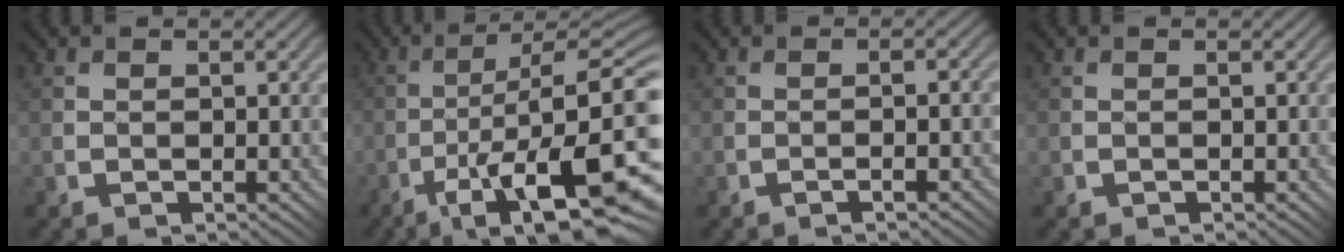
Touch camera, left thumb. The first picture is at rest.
{"total": 16.5, "force": [-6.9, 3.3, 14.6], "torque": [-0.209, 0.001, -0.113]}
{"total": 2.3, "force": [-1.3, 0.2, 1.9], "torque": [-0.028, 0.010, -0.018]}
{"total": 0.0}